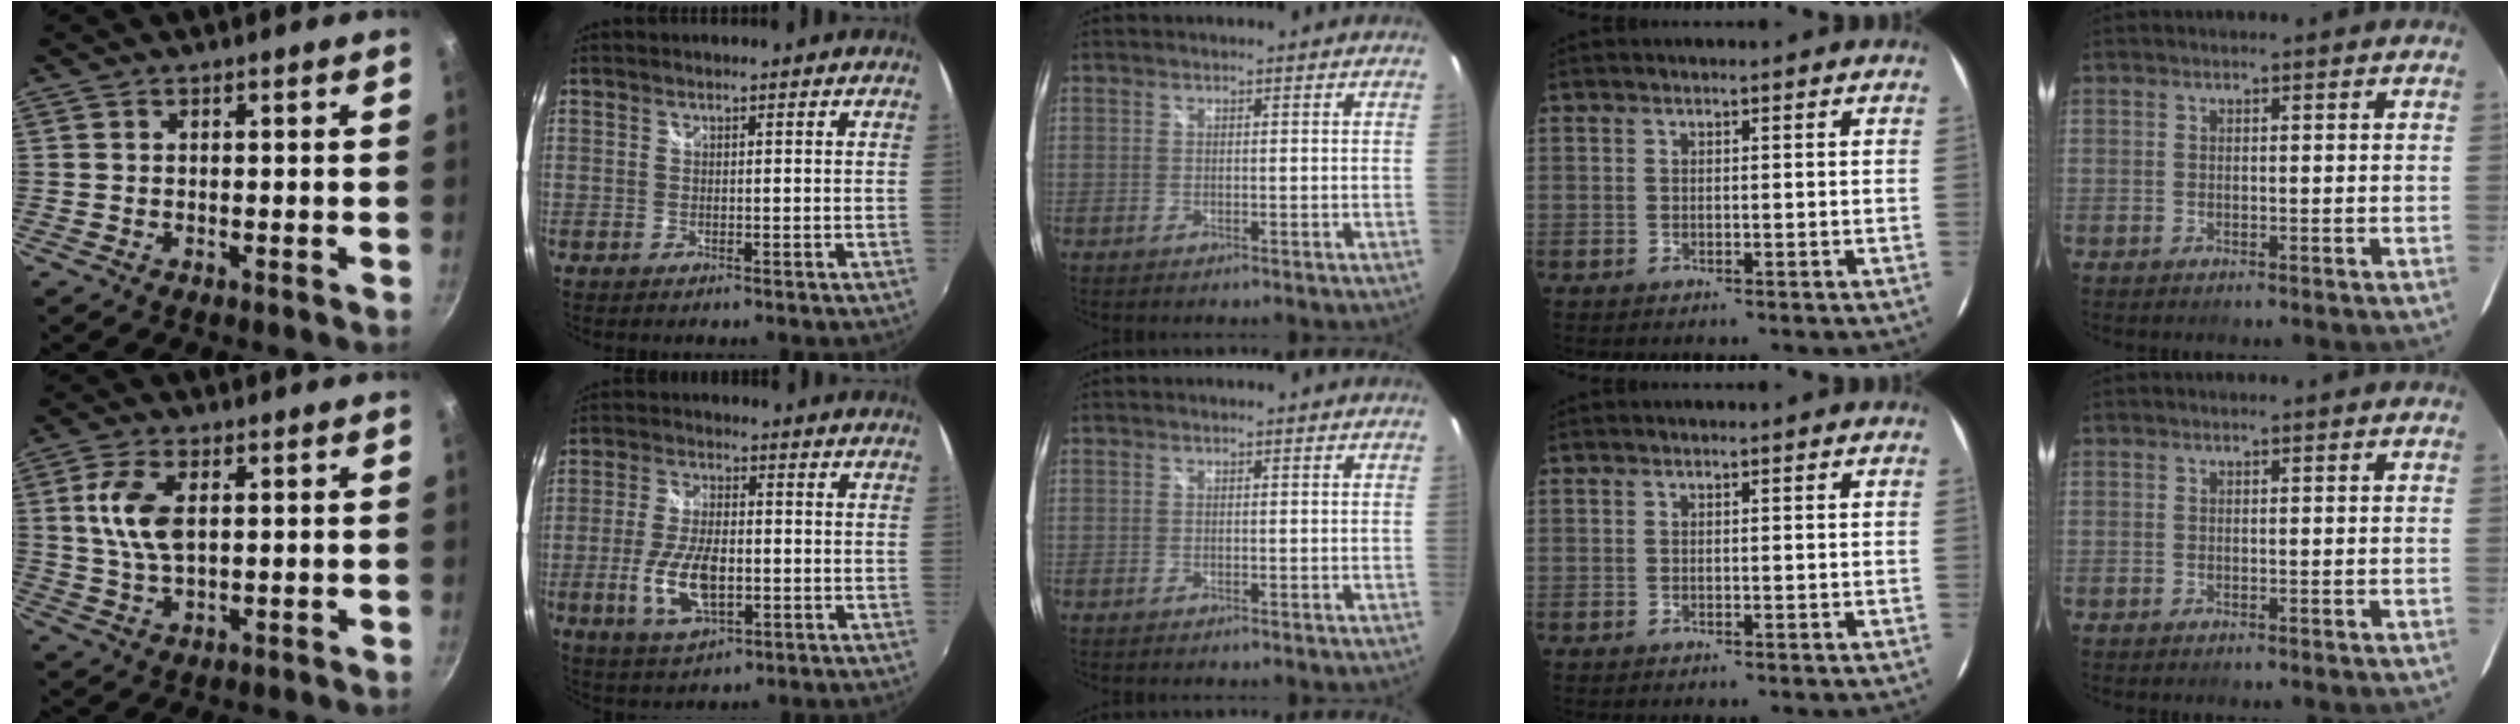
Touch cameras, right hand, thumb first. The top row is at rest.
{"thumb": {"total": 8.6, "force": [1.8, 4.4, 7.2], "torque": [-0.141, 0.000, 0.035]}, "index": {"total": 10.5, "force": [-2.7, 4.7, 9.0], "torque": [-0.184, -0.008, -0.046]}}